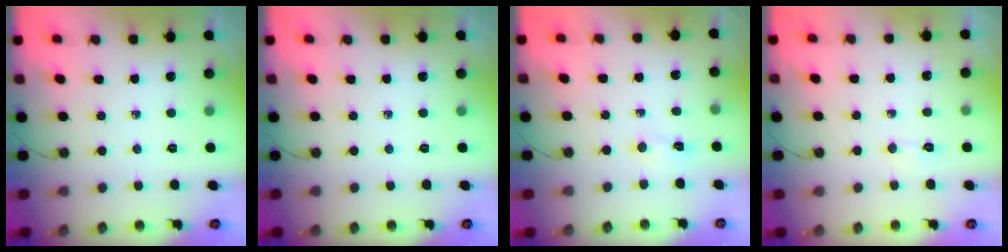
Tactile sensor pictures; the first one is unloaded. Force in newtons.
{"total": 0.0}
{"total": 2.3, "press": 2.3, "slide": 0.5}
{"total": 2.8, "press": 2.8, "slide": 0.4}